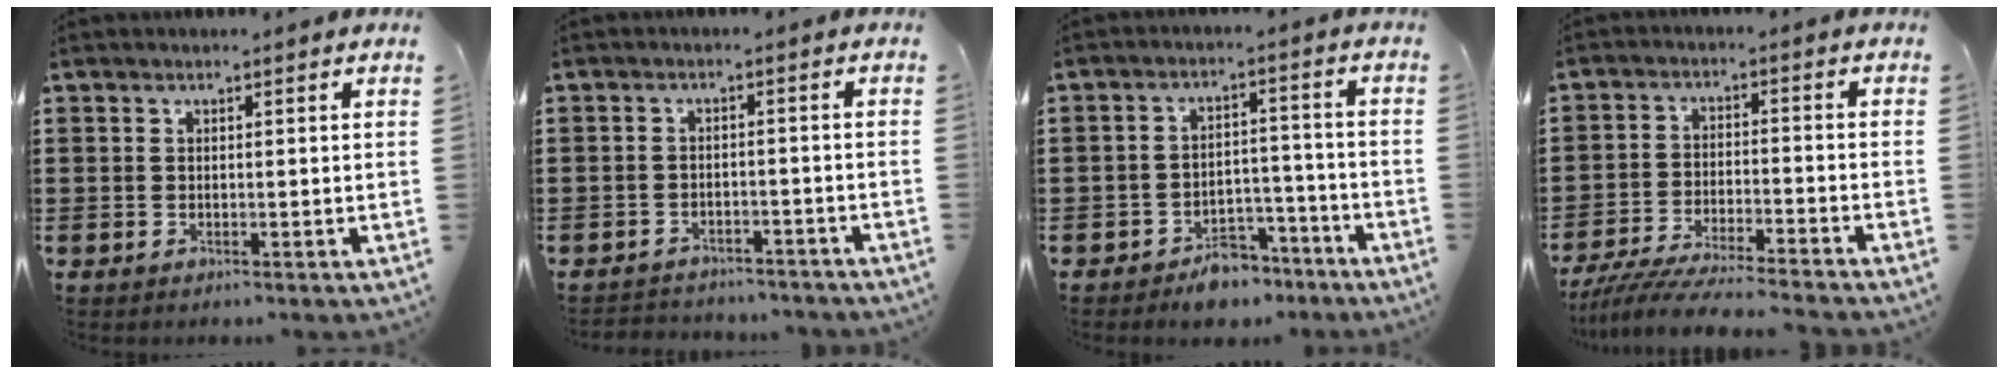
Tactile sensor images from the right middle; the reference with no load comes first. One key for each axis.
{"total": 2.6, "fx": -2.6, "fy": 0.4, "fz": -0.1, "tx": -0.006, "ty": 0.000, "tz": -0.057}
{"total": 5.7, "fx": -5.2, "fy": 1.9, "fz": 1.2, "tx": -0.017, "ty": 0.020, "tz": -0.101}
{"total": 6.6, "fx": -6.2, "fy": 0.1, "fz": 2.1, "tx": -0.049, "ty": -0.009, "tz": -0.122}